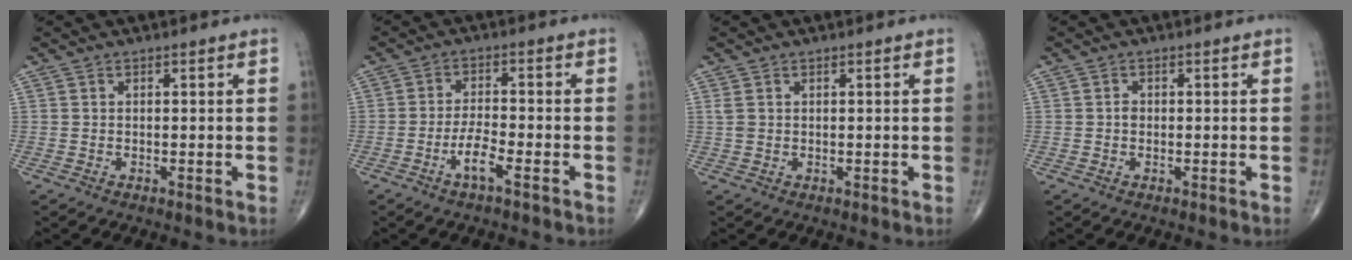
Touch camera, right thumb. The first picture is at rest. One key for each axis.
{"total": 4.7, "fx": -2.6, "fy": 0.8, "fz": 3.8, "tx": -0.083, "ty": 0.018, "tz": -0.052}
{"total": 1.3, "fx": 0.4, "fy": 1.0, "fz": 0.8, "tx": -0.020, "ty": 0.003, "tz": 0.014}
{"total": 1.0, "fx": -0.2, "fy": 0.8, "fz": 0.6, "tx": -0.005, "ty": 0.003, "tz": -0.006}